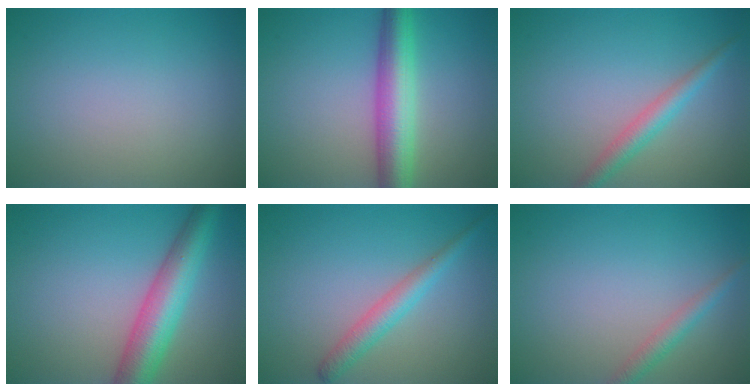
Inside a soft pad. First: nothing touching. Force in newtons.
{"total": 6.0, "press": 6.0, "slide": 0.1}
{"total": 2.5, "press": 2.5, "slide": 0.0}
{"total": 6.5, "press": 6.5, "slide": 0.2}
{"total": 2.7, "press": 2.7, "slide": 0.1}
{"total": 1.8, "press": 1.8, "slide": 0.1}